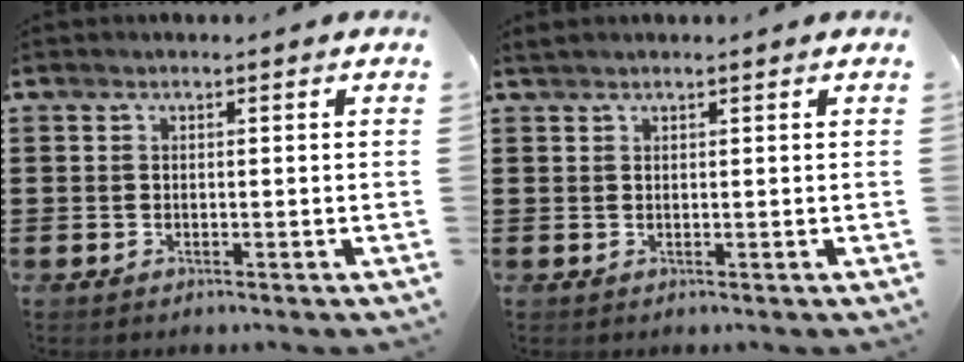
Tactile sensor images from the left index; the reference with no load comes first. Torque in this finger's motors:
{"motor_torque": [-0.05, -0.17, 0.05, 0.00]}